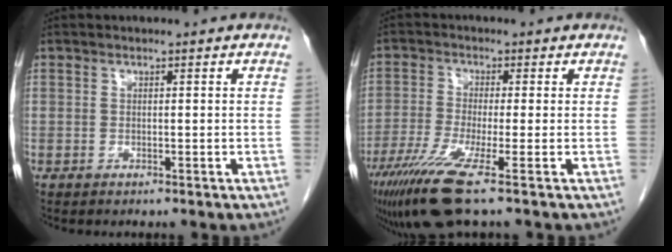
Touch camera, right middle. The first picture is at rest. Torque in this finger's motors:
{"motor_torque": [1.02, -1.11, 0.69, 0.21]}